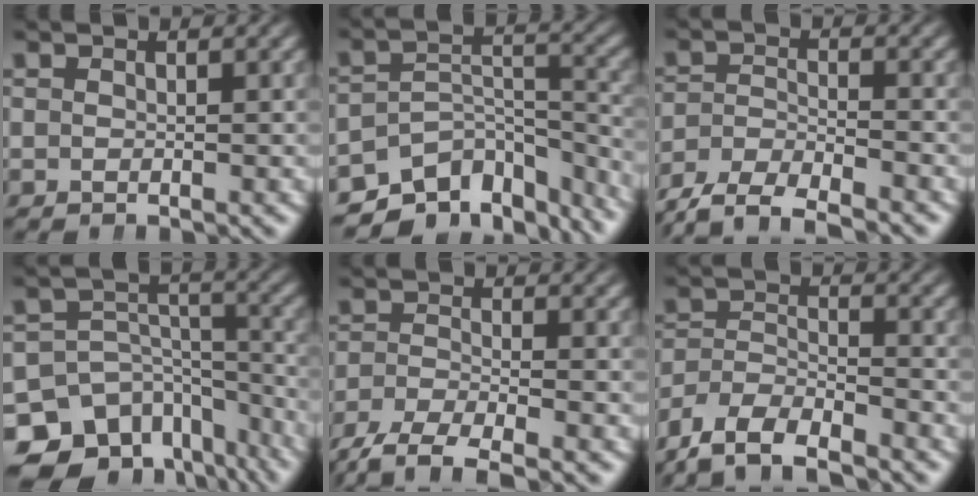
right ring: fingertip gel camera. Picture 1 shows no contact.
{"total": 12.1, "force": [-8.2, 6.8, 5.7], "torque": [-0.097, -0.042, -0.116]}
{"total": 6.8, "force": [-4.9, 3.8, 2.7], "torque": [-0.057, -0.021, -0.080]}
{"total": 12.9, "force": [-7.2, 9.1, 5.7], "torque": [-0.097, -0.037, -0.109]}
{"total": 5.9, "force": [-4.4, 2.5, 3.2], "torque": [-0.059, -0.024, -0.060]}
{"total": 8.1, "force": [-5.4, 5.3, 3.1], "torque": [-0.083, -0.036, -0.085]}